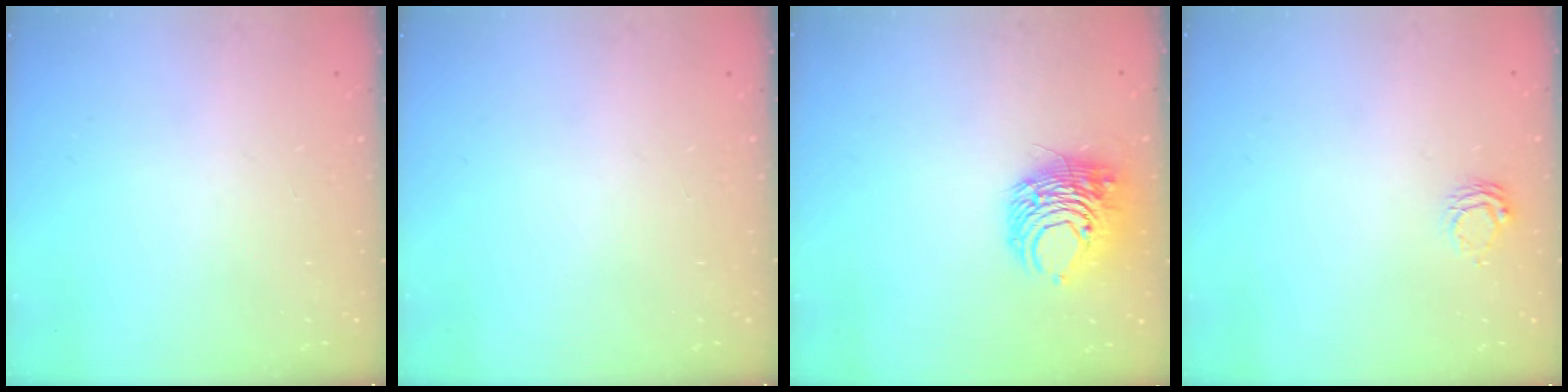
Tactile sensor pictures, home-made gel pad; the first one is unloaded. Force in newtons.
{"total": 0.0}
{"total": 9.4, "press": 9.3, "slide": 1.5}
{"total": 5.6, "press": 5.6, "slide": 0.5}